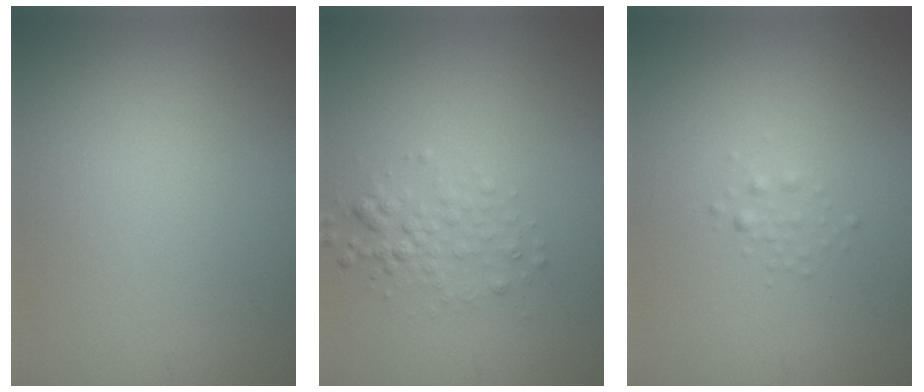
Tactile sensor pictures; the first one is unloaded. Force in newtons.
{"total": 2.0, "press": 2.0, "slide": 0.1}
{"total": 0.8, "press": 0.8, "slide": 0.0}